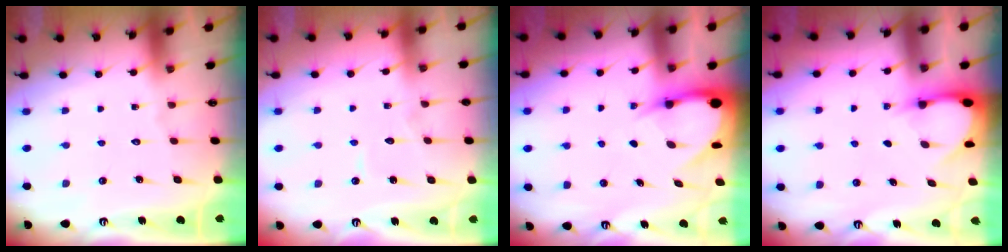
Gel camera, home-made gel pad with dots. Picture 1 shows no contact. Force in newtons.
{"total": 3.4, "press": 3.3, "slide": 0.3}
{"total": 5.2, "press": 5.1, "slide": 0.7}
{"total": 3.0, "press": 3.0, "slide": 0.4}